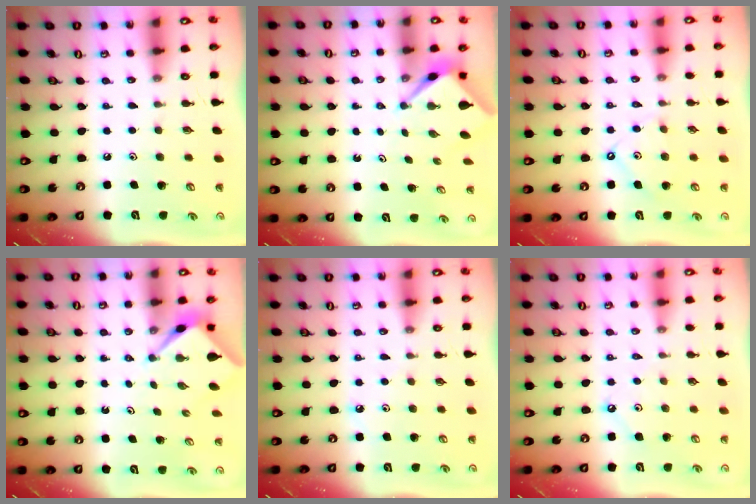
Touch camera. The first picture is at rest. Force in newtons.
{"total": 2.7, "press": 2.7, "slide": 0.2}
{"total": 7.2, "press": 7.2, "slide": 0.9}
{"total": 2.6, "press": 2.6, "slide": 0.3}
{"total": 3.7, "press": 3.6, "slide": 0.5}
{"total": 3.0, "press": 3.0, "slide": 0.5}